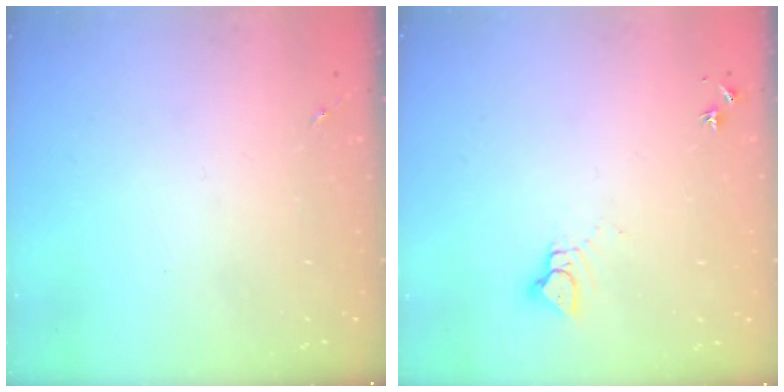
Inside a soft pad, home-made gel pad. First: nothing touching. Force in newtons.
{"total": 4.2, "press": 4.2, "slide": 0.3}